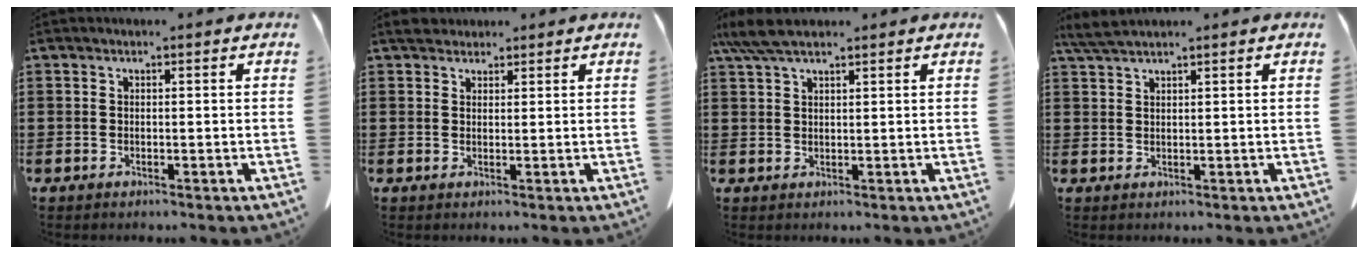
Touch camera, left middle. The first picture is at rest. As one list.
[{"total": 2.7, "force": [2.2, 1.4, 0.8], "torque": [-0.015, 0.005, 0.042]}, {"total": 5.1, "force": [3.8, 1.1, 3.3], "torque": [-0.073, 0.001, 0.070]}, {"total": 2.8, "force": [2.2, 0.3, 1.7], "torque": [-0.038, 0.001, 0.042]}]